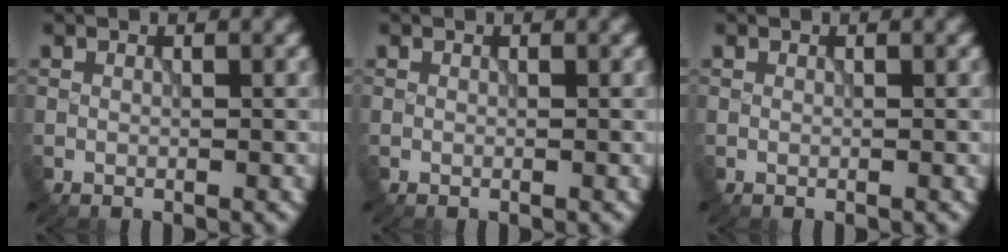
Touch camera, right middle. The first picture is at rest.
{"total": 0.0}
{"total": 0.0}